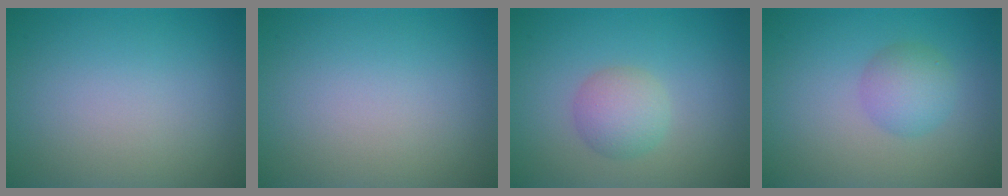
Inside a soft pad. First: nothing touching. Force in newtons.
{"total": 0.0}
{"total": 2.7, "press": 2.7, "slide": 0.1}
{"total": 2.7, "press": 2.7, "slide": 0.1}